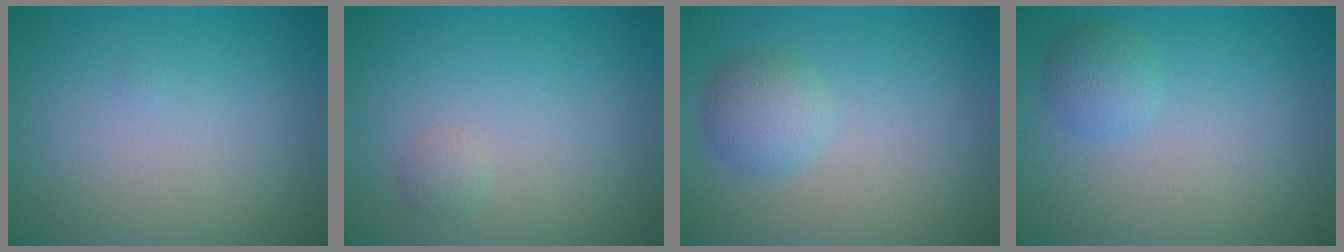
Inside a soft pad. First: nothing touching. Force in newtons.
{"total": 0.8, "press": 0.8, "slide": 0.1}
{"total": 2.6, "press": 2.6, "slide": 0.1}
{"total": 1.8, "press": 1.8, "slide": 0.1}